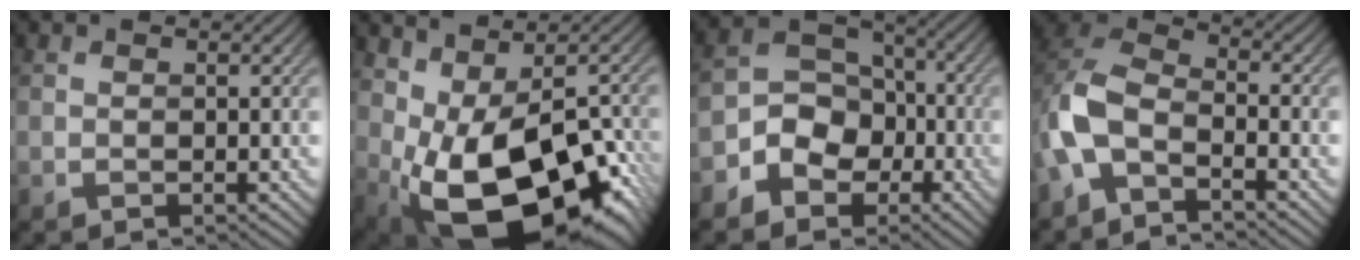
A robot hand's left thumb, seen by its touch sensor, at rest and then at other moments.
{"total": 17.6, "force": [-5.1, 9.7, 13.8], "torque": [-0.195, -0.023, -0.041]}
{"total": 7.7, "force": [-3.3, 6.2, 3.2], "torque": [-0.064, -0.004, -0.082]}
{"total": 7.3, "force": [-3.5, 3.9, 5.1], "torque": [-0.115, 0.004, -0.088]}